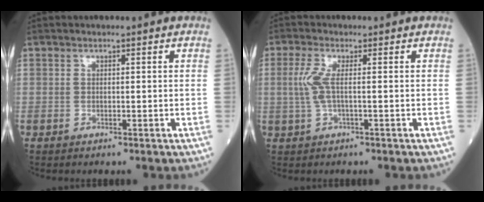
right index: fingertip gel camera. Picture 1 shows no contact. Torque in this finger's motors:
{"motor_torque": [0.67, 0.16, 0.36, 0.11]}